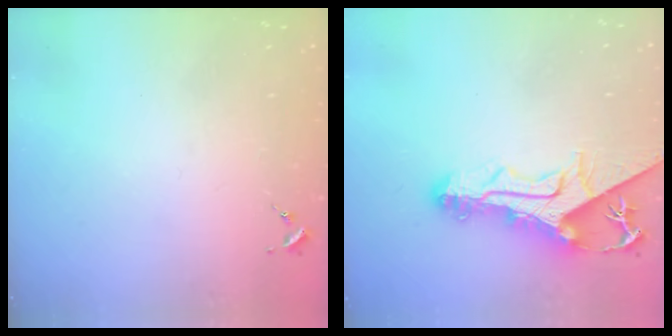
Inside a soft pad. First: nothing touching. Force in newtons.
{"total": 15.5, "press": 15.5, "slide": 1.3}